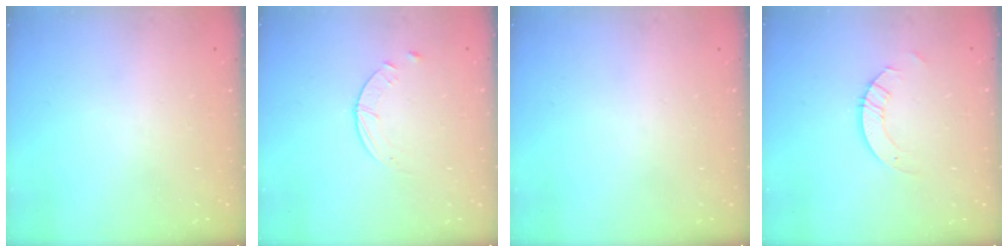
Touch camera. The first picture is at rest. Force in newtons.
{"total": 2.6, "press": 2.5, "slide": 0.3}
{"total": 0.0}
{"total": 3.5, "press": 3.5, "slide": 0.3}